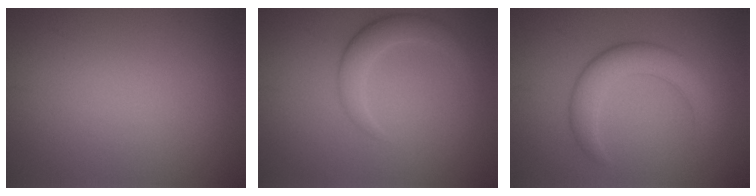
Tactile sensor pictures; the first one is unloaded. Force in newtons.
{"total": 2.8, "press": 2.8, "slide": 0.1}
{"total": 4.4, "press": 4.4, "slide": 0.3}